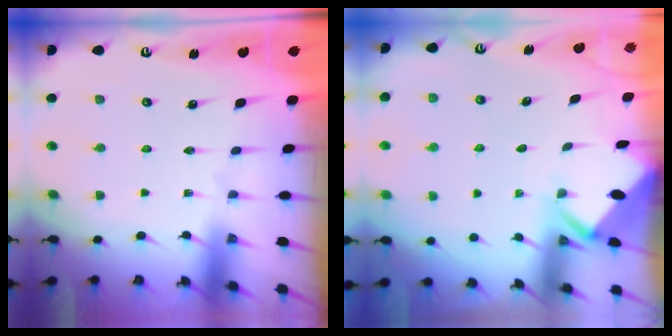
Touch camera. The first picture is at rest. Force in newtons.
{"total": 2.5, "press": 2.5, "slide": 0.2}